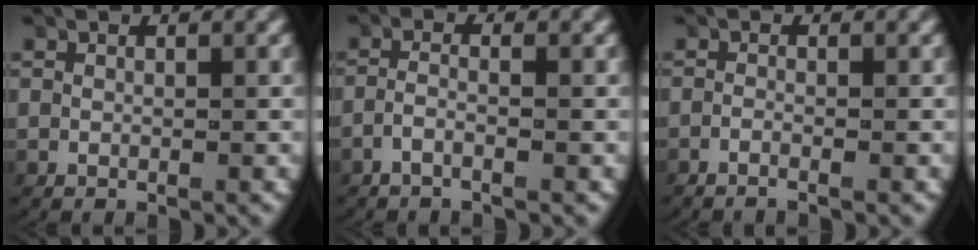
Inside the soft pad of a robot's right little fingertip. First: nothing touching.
{"total": 1.8, "force": [-1.3, 0.0, 1.3], "torque": [-0.041, -0.009, -0.020]}
{"total": 1.6, "force": [-1.4, 0.1, 0.6], "torque": [-0.027, -0.005, -0.025]}